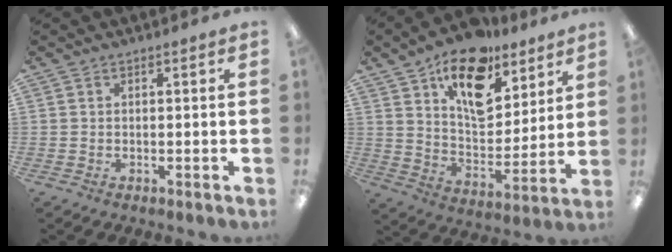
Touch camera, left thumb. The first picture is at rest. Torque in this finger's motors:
{"motor_torque": [0.60, 0.82, 1.11, -1.66, 0.13]}